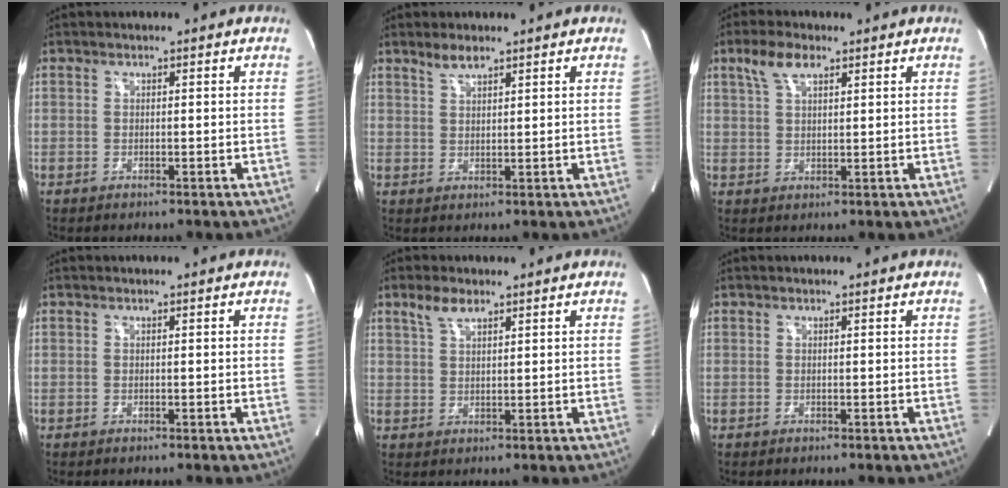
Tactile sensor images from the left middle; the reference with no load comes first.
{"total": 2.4, "force": [2.0, 0.5, 1.2], "torque": [-0.026, 0.004, 0.040]}
{"total": 4.7, "force": [2.9, 1.7, 3.3], "torque": [-0.075, 0.017, 0.060]}
{"total": 0.0}
{"total": 3.4, "force": [2.4, 1.1, 2.0], "torque": [-0.047, 0.009, 0.051]}
{"total": 0.0}